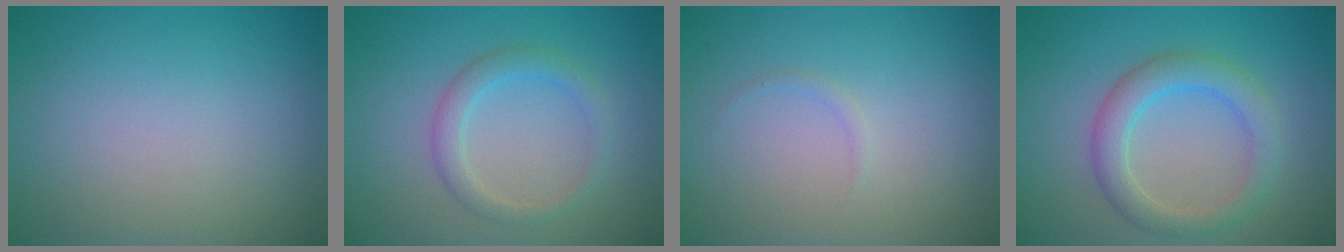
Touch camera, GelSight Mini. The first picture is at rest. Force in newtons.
{"total": 2.3, "press": 2.3, "slide": 0.1}
{"total": 0.5, "press": 0.5, "slide": 0.0}
{"total": 3.7, "press": 3.7, "slide": 0.0}